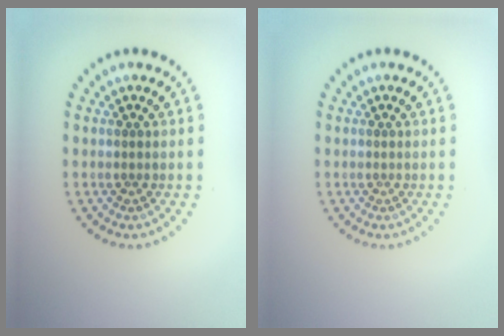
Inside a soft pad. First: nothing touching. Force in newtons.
{"total": 0.0}